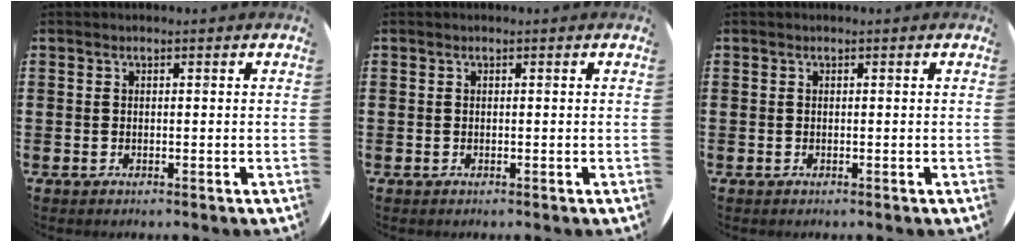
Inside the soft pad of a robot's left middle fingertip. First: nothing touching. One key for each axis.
{"total": 0.0}
{"total": 0.0}